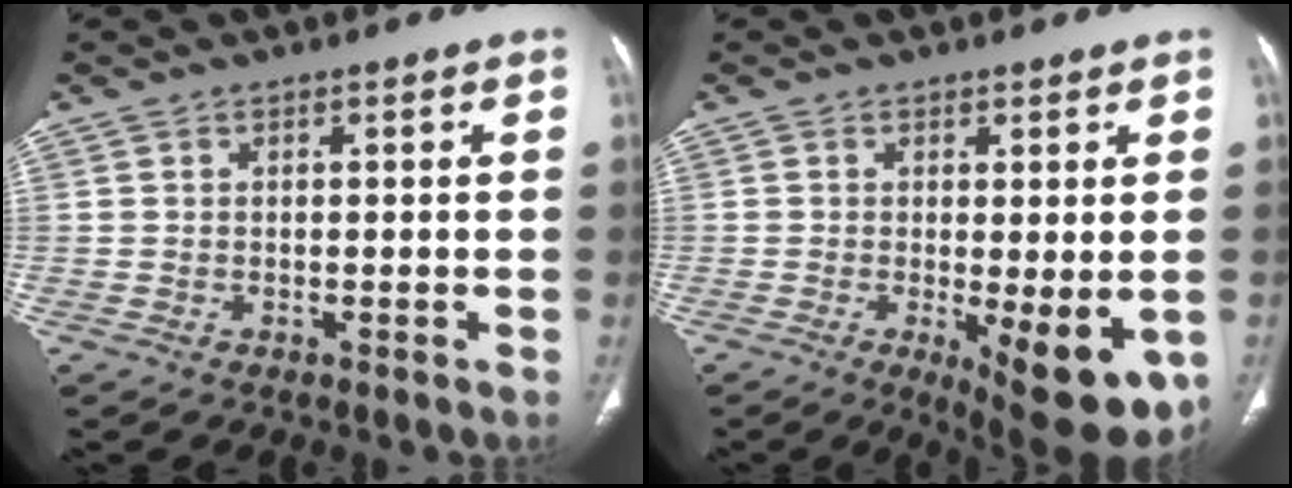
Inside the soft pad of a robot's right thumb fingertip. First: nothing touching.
{"total": 11.4, "force": [-3.2, 3.8, 10.2], "torque": [-0.128, -0.023, -0.033]}